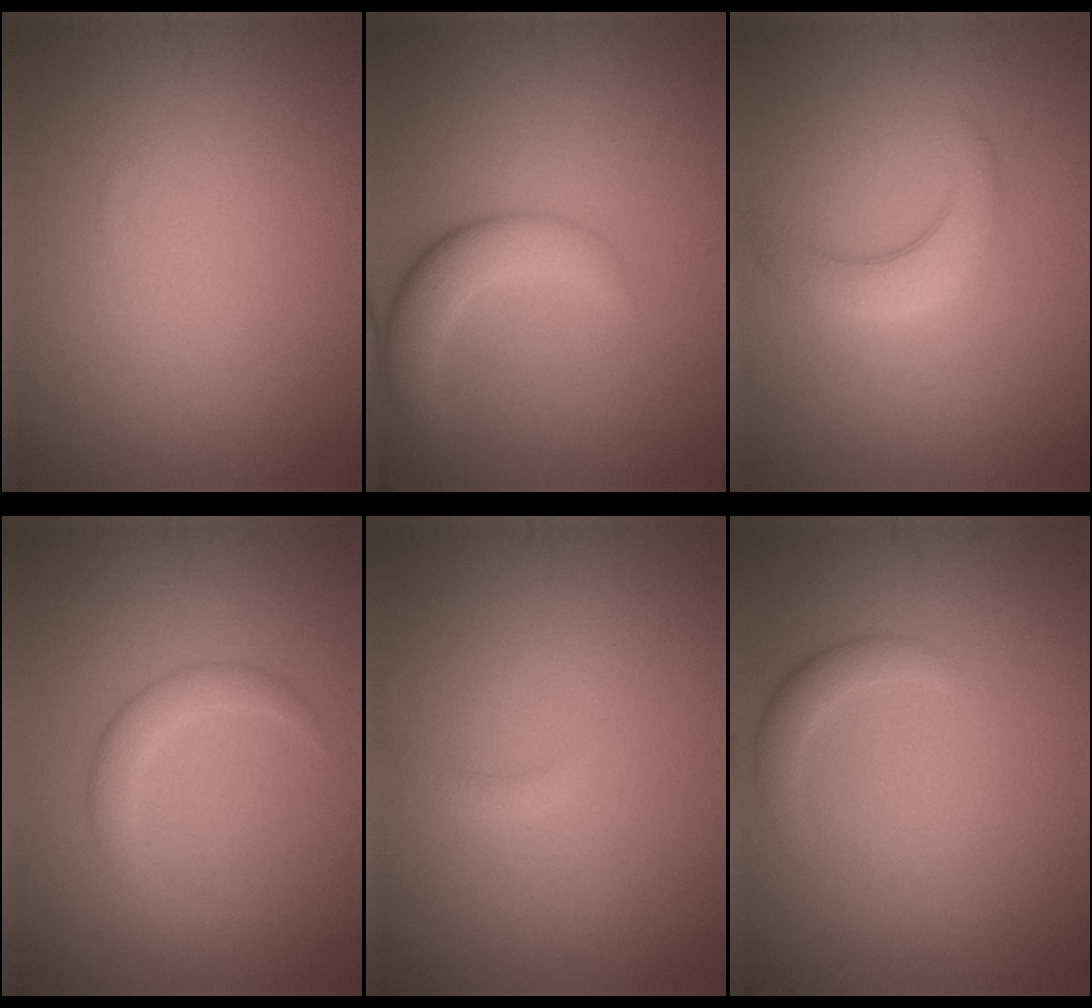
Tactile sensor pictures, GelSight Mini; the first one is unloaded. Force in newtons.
{"total": 3.7, "press": 3.6, "slide": 0.3}
{"total": 3.2, "press": 3.2, "slide": 0.2}
{"total": 2.3, "press": 2.3, "slide": 0.2}
{"total": 0.9, "press": 0.9, "slide": 0.1}
{"total": 1.7, "press": 1.7, "slide": 0.1}